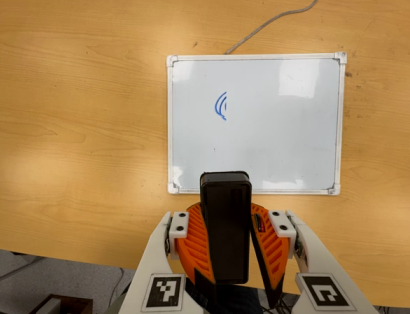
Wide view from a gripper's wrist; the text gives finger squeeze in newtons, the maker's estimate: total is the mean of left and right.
{"total": 14.0, "left": 12.5, "right": 15.5}